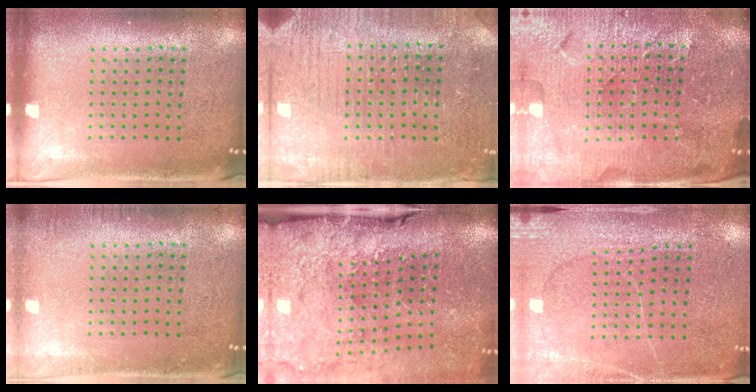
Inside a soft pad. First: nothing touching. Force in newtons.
{"total": 3.1, "press": 3.0, "slide": 0.6}
{"total": 5.1, "press": 4.7, "slide": 1.9}
{"total": 1.1, "press": 1.0, "slide": 0.2}
{"total": 4.6, "press": 3.6, "slide": 2.9}
{"total": 2.7, "press": 2.7, "slide": 0.4}